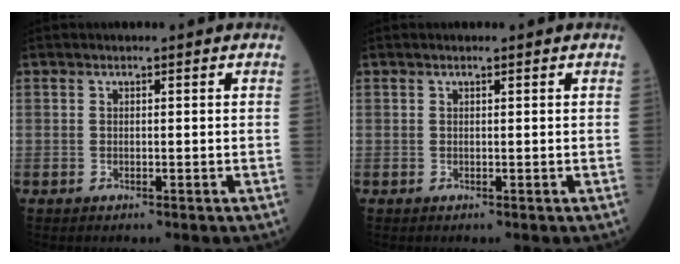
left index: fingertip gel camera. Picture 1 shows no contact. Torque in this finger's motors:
{"motor_torque": [0.15, 0.00, 0.00, -0.01]}